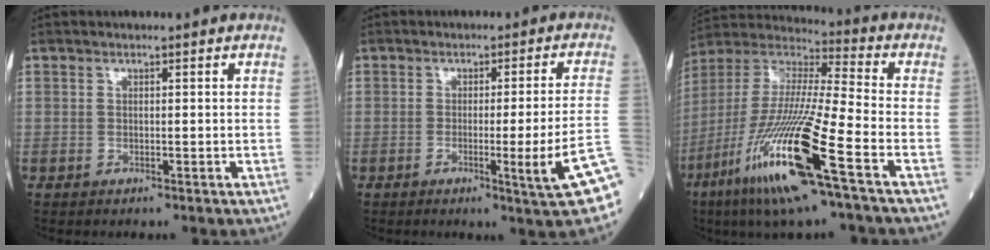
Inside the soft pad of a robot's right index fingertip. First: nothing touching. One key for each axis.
{"total": 8.7, "fx": -3.1, "fy": -1.3, "fz": 8.0, "tx": -0.102, "ty": -0.009, "tz": -0.043}
{"total": 21.1, "fx": -9.6, "fy": 0.7, "fz": 18.7, "tx": -0.415, "ty": -0.052, "tz": -0.192}